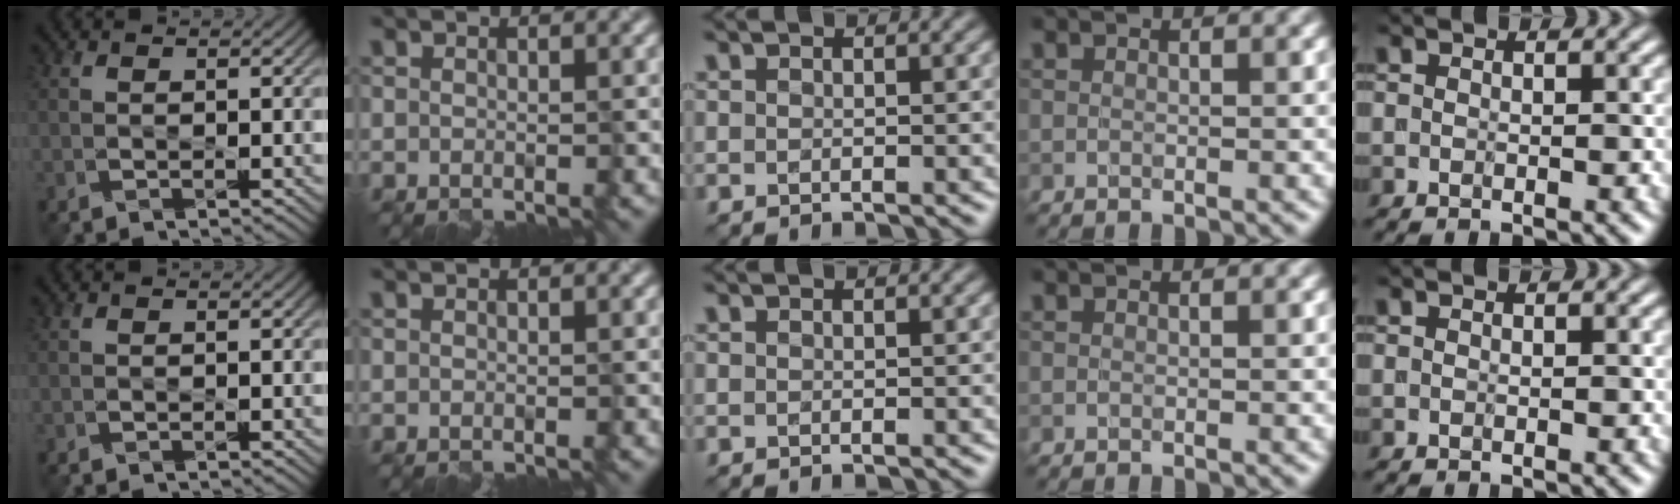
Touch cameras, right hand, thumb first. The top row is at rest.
{}